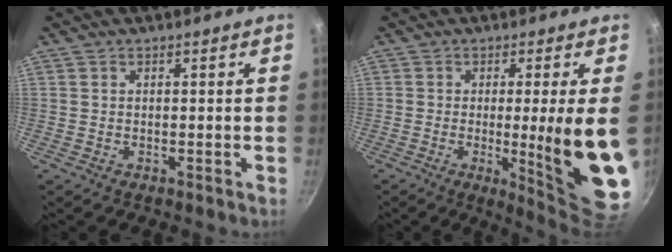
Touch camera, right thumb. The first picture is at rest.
{"total": 15.1, "force": [-1.3, 1.2, 15.0], "torque": [-0.206, -0.023, -0.009]}